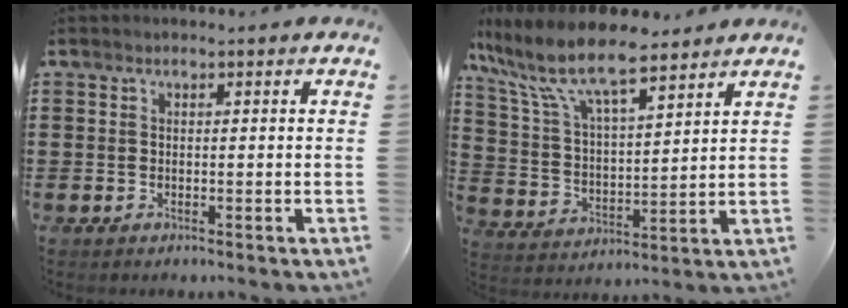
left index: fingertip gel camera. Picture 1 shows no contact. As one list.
[{"total": 9.6, "force": [7.6, 2.1, 5.4], "torque": [-0.135, -0.031, 0.129]}]